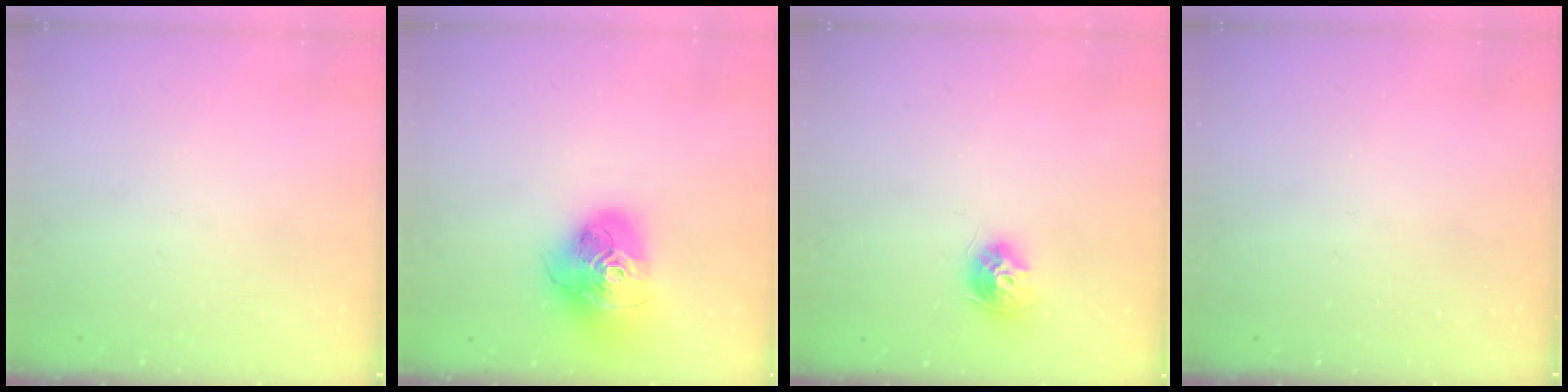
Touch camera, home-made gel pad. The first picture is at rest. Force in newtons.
{"total": 18.4, "press": 18.3, "slide": 2.1}
{"total": 8.9, "press": 8.8, "slide": 1.2}
{"total": 0.0}